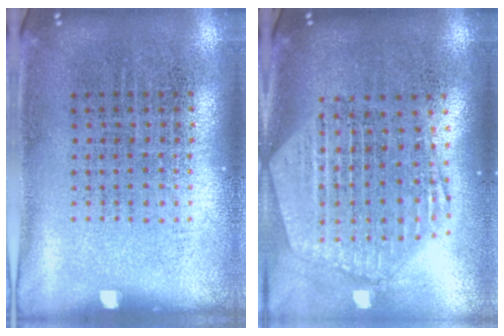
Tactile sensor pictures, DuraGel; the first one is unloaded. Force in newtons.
{"total": 2.4, "press": 2.1, "slide": 1.2}